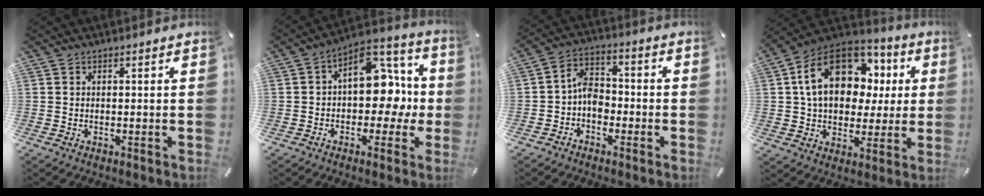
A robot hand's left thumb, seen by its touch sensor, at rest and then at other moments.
{"total": 14.5, "force": [1.1, 10.2, 10.3], "torque": [-0.120, -0.002, 0.021]}
{"total": 6.2, "force": [-2.0, 4.8, 3.4], "torque": [-0.073, 0.018, -0.036]}
{"total": 19.5, "force": [6.1, 14.2, 11.9], "torque": [-0.201, -0.014, 0.112]}